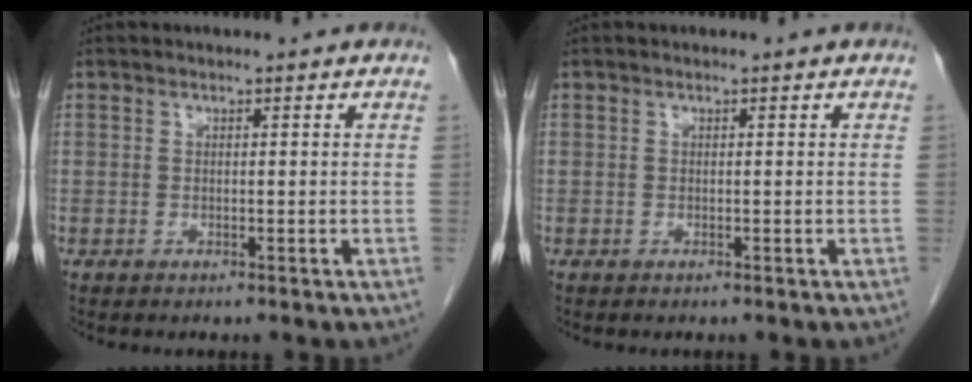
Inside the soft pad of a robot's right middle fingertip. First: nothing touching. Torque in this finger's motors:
{"motor_torque": [-0.01, 0.00, 0.00, 0.00]}